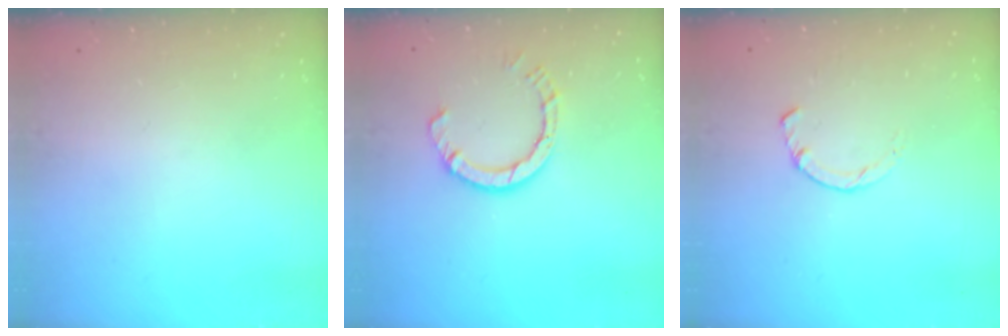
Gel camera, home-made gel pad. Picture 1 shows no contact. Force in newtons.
{"total": 6.8, "press": 6.7, "slide": 0.7}
{"total": 2.3, "press": 2.3, "slide": 0.1}